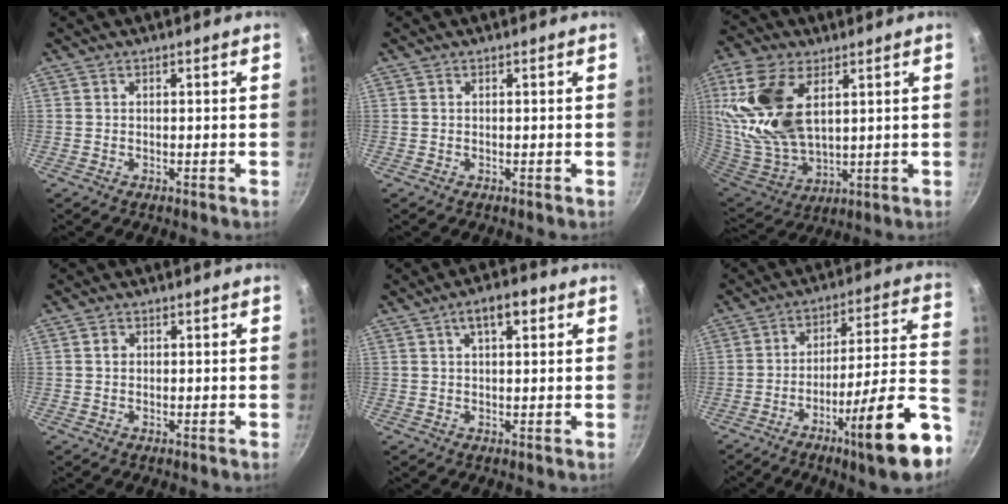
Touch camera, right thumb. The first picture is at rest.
{"total": 0.0}
{"total": 19.5, "force": [6.3, 10.9, 14.9], "torque": [-0.293, -0.033, 0.132]}
{"total": 1.3, "force": [0.3, 1.1, 0.6], "torque": [-0.009, 0.003, 0.005]}
{"total": 6.0, "force": [2.6, 2.7, 4.7], "torque": [-0.062, 0.008, 0.038]}
{"total": 19.0, "force": [-8.6, 2.3, 16.7], "torque": [-0.220, 0.040, -0.132]}